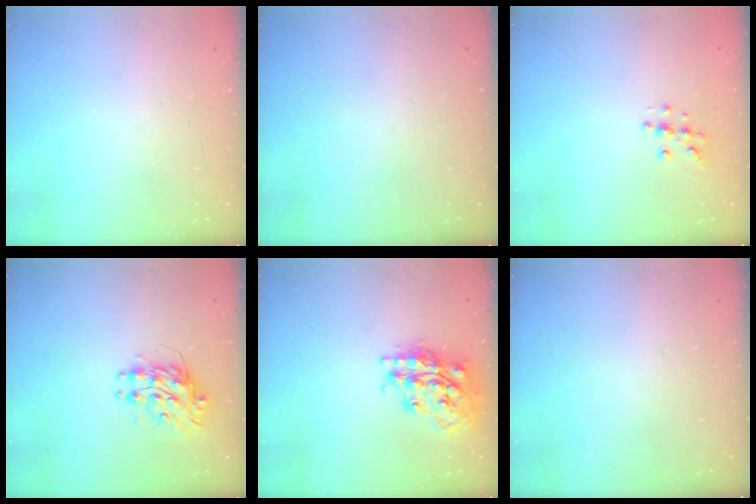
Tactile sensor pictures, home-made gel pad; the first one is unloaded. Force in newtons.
{"total": 0.0}
{"total": 5.0, "press": 4.7, "slide": 1.6}
{"total": 9.0, "press": 9.0, "slide": 0.7}
{"total": 19.3, "press": 19.3, "slide": 1.4}
{"total": 0.0}